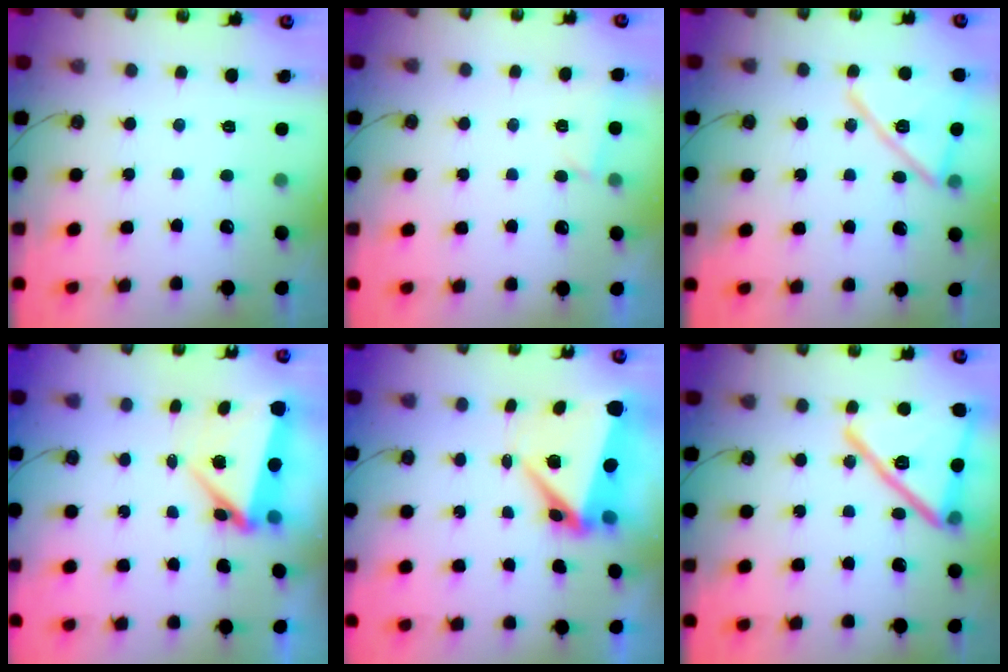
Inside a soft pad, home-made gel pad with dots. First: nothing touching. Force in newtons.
{"total": 1.7, "press": 1.7, "slide": 0.5}
{"total": 15.6, "press": 15.6, "slide": 0.5}
{"total": 9.7, "press": 5.8, "slide": 7.8}
{"total": 9.4, "press": 9.1, "slide": 2.2}
{"total": 25.4, "press": 22.9, "slide": 11.1}